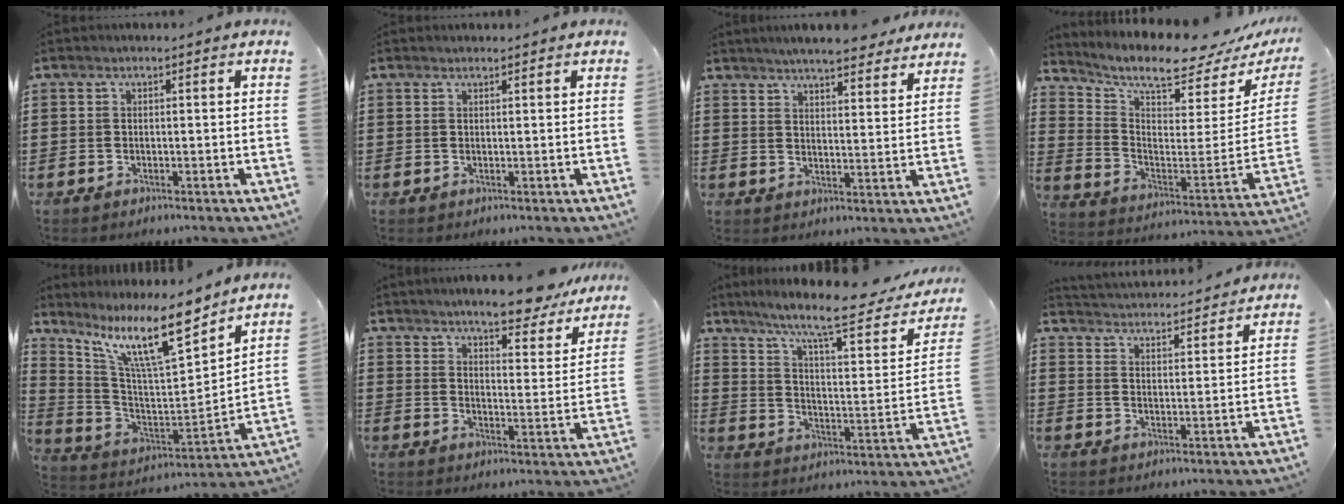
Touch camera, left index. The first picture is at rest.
{"total": 0.8, "force": [0.8, 0.0, 0.2], "torque": [-0.005, -0.001, 0.016]}
{"total": 5.4, "force": [5.2, -0.1, 1.4], "torque": [-0.037, -0.027, 0.091]}
{"total": 7.9, "force": [7.0, 0.6, 3.6], "torque": [-0.099, -0.065, 0.115]}
{"total": 14.0, "force": [10.0, 2.7, 9.5], "torque": [-0.204, -0.050, 0.170]}
{"total": 7.1, "force": [6.6, 0.2, 2.6], "torque": [-0.060, -0.039, 0.113]}
{"total": 11.3, "force": [9.0, 0.9, 6.8], "torque": [-0.139, -0.058, 0.144]}
{"total": 3.5, "force": [3.5, -0.2, -0.3], "torque": [-0.013, -0.026, 0.057]}